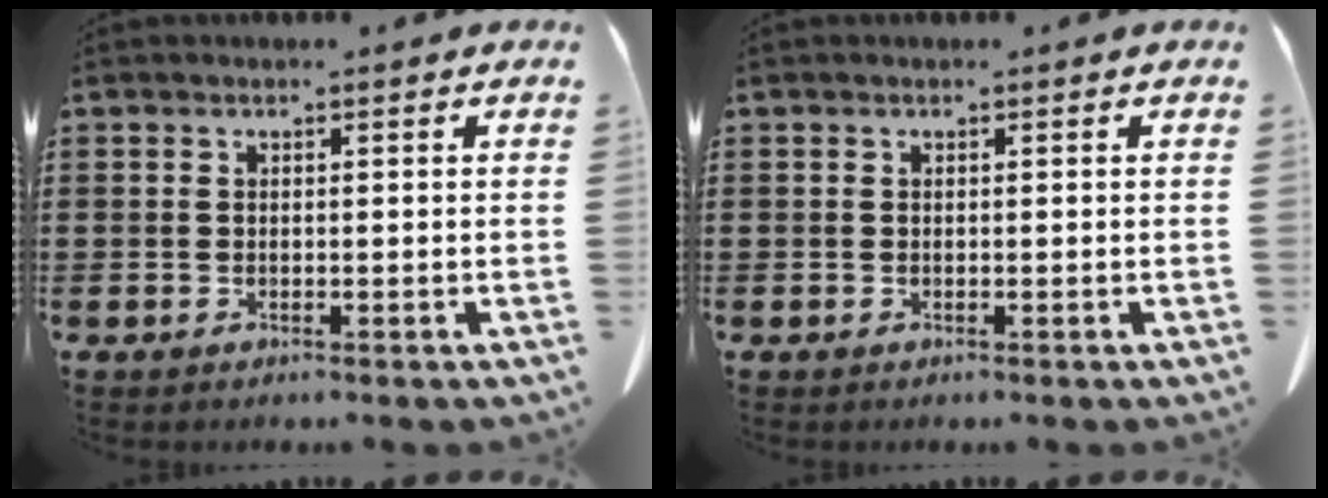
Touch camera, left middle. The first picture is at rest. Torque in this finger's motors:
{"motor_torque": [0.07, -0.07, 0.00, 0.01]}